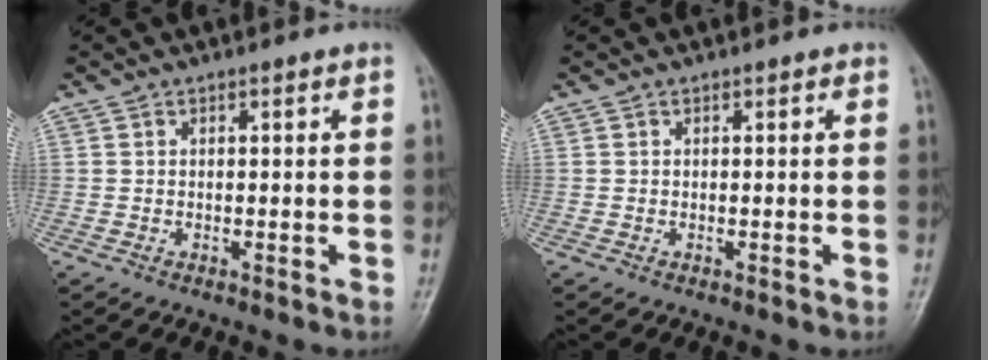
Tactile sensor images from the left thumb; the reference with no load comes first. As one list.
[{"total": 0.0}]